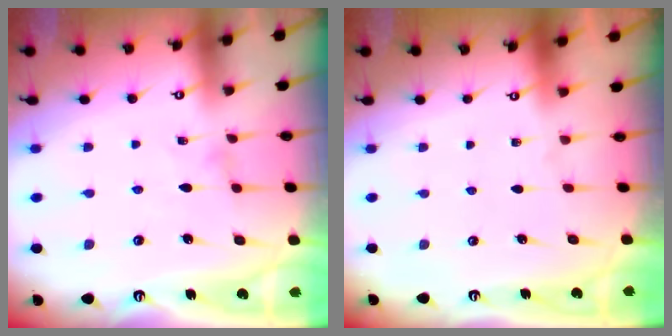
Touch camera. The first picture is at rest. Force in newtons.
{"total": 0.0}